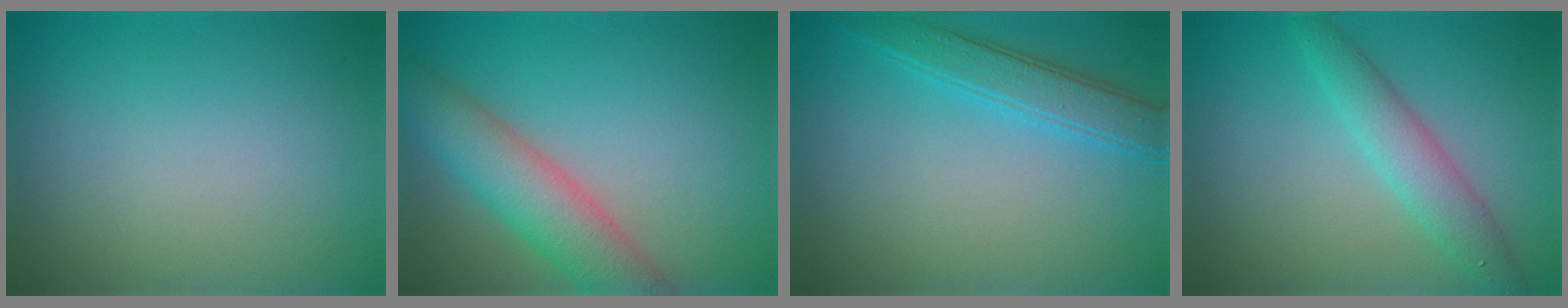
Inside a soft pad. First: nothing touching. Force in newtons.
{"total": 6.4, "press": 6.3, "slide": 0.5}
{"total": 3.4, "press": 3.4, "slide": 0.2}
{"total": 3.0, "press": 3.0, "slide": 0.1}